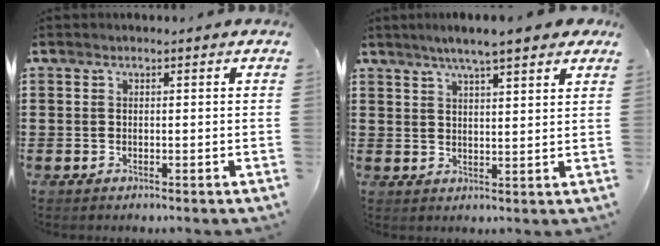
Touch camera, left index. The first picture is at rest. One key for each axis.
{"total": 5.4, "fx": 4.2, "fy": 0.5, "fz": 3.2, "tx": -0.073, "ty": -0.002, "tz": 0.074}